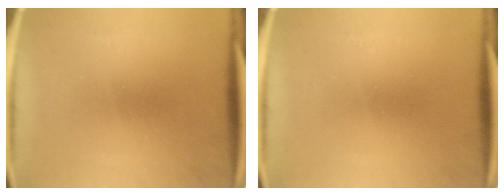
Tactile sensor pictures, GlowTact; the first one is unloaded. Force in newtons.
{"total": 0.0}